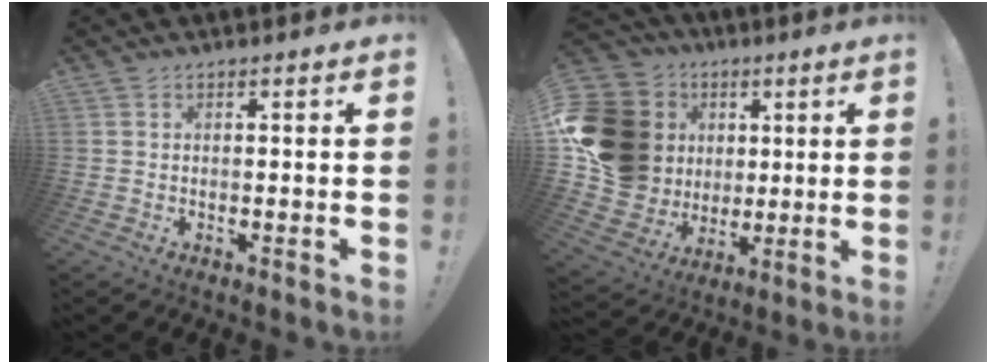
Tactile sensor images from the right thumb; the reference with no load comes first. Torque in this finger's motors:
{"motor_torque": [1.02, 1.36, 0.47, -0.23, 0.24]}